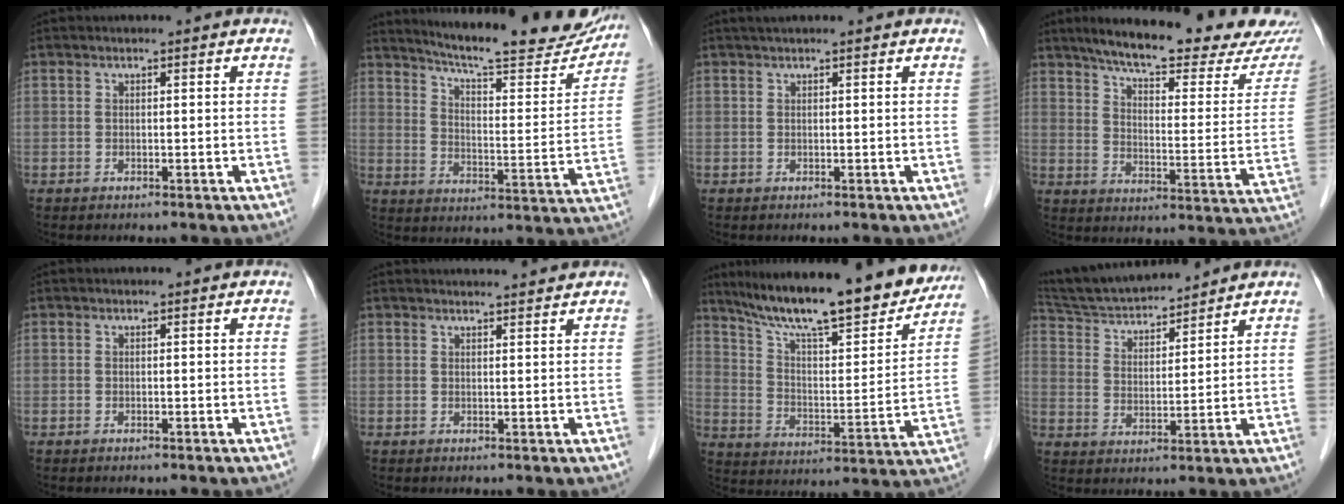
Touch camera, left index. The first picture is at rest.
{"total": 22.7, "force": [20.6, 3.0, 9.0], "torque": [-0.129, -0.049, 0.268]}
{"total": 3.0, "force": [2.6, 0.0, 1.6], "torque": [-0.019, 0.029, 0.039]}
{"total": 23.3, "force": [19.9, 3.7, 11.4], "torque": [-0.159, -0.030, 0.256]}
{"total": 0.0}
{"total": 5.4, "force": [5.3, 0.1, 1.2], "torque": [-0.015, 0.014, 0.059]}
{"total": 24.4, "force": [20.7, 3.8, 12.3], "torque": [-0.200, -0.014, 0.301]}
{"total": 13.7, "force": [12.8, 2.0, 4.5], "torque": [-0.086, 0.021, 0.226]}